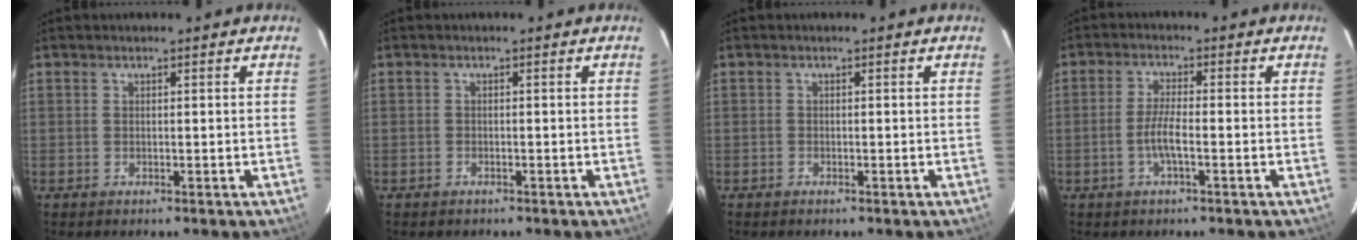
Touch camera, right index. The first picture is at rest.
{"total": 1.1, "force": [-0.9, 0.7, 0.0], "torque": [-0.002, 0.002, -0.013]}
{"total": 0.6, "force": [-0.5, 0.3, 0.0], "torque": [0.000, 0.000, -0.012]}
{"total": 4.0, "force": [-1.5, 0.5, 3.6], "torque": [-0.076, -0.001, -0.029]}